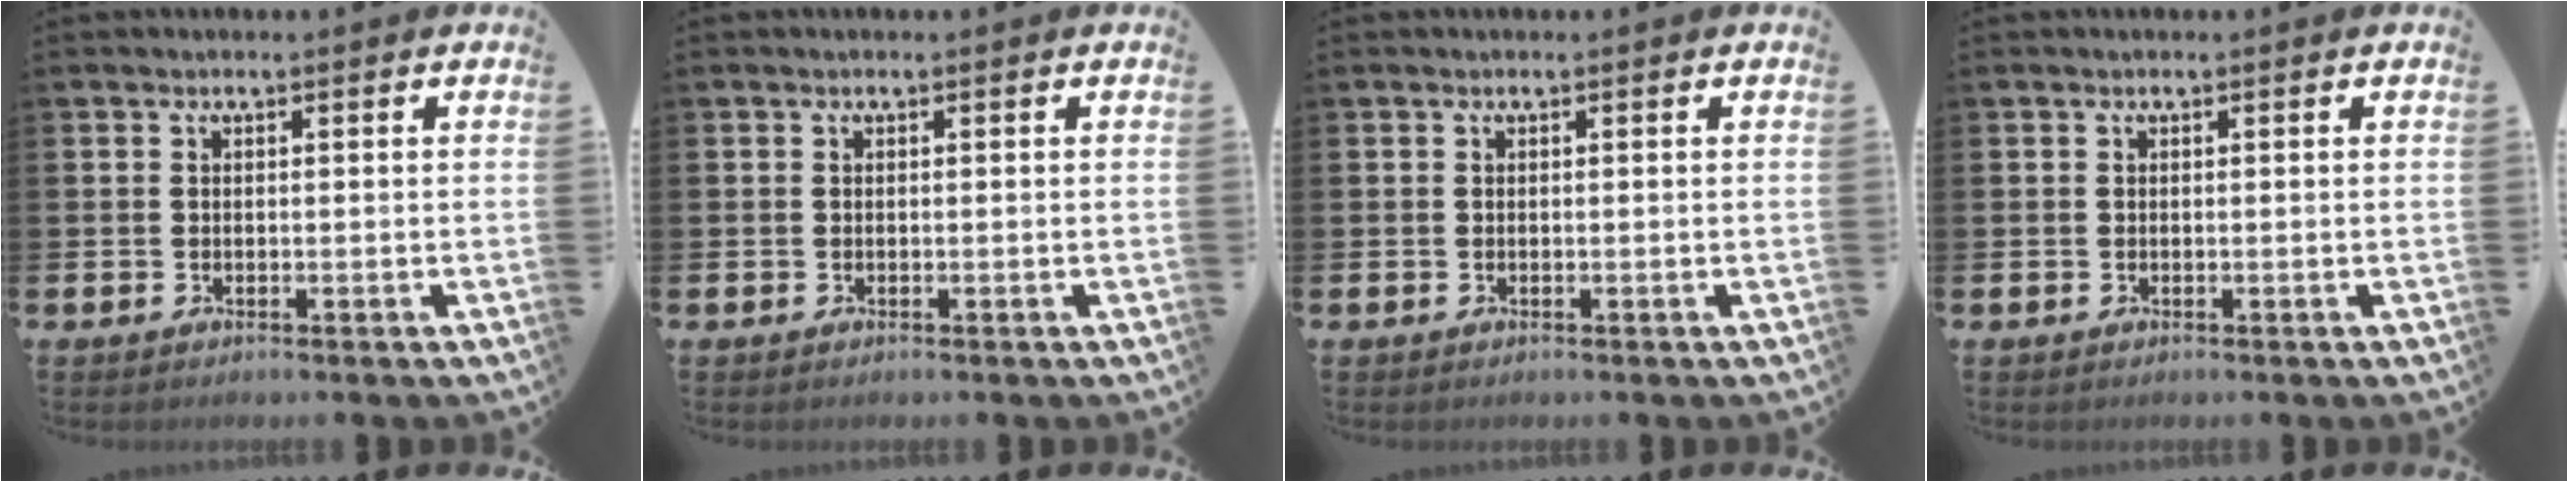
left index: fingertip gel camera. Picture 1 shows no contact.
{"total": 0.0}
{"total": 0.0}
{"total": 0.0}